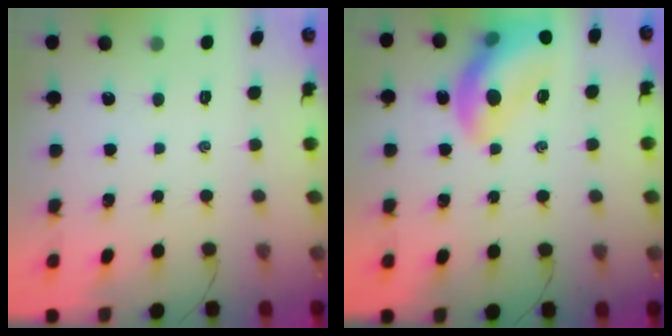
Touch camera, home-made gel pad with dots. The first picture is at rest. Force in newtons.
{"total": 16.6, "press": 16.4, "slide": 2.3}